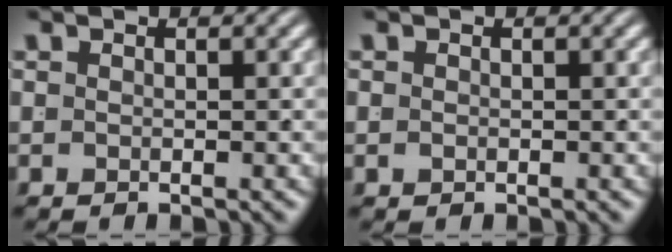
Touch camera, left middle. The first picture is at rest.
{"total": 0.0}